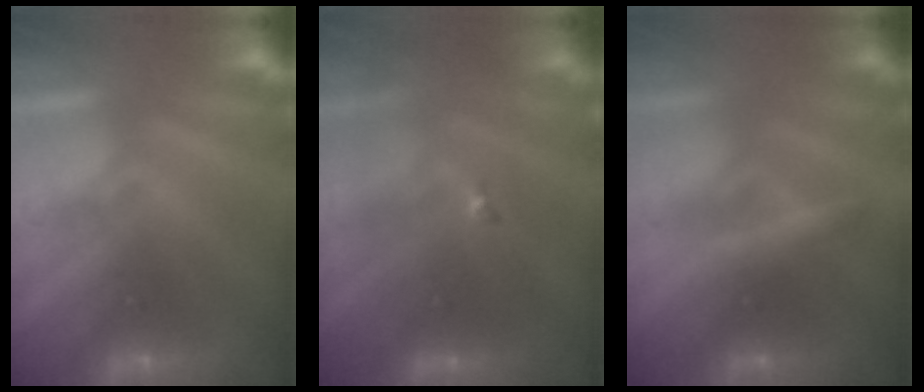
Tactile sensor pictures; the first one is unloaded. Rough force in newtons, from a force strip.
{"total": 4.0}
{"total": 2.8}